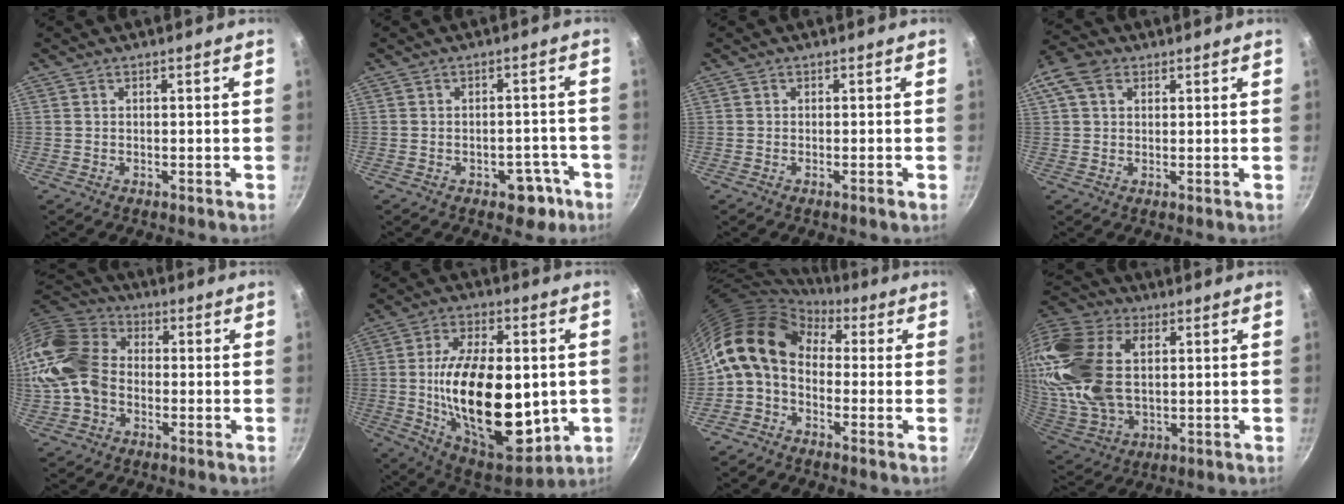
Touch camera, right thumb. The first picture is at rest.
{"total": 5.7, "force": [-2.9, 3.7, 3.2], "torque": [-0.008, 0.030, -0.023]}
{"total": 0.8, "force": [-0.5, 0.1, 0.6], "torque": [-0.014, 0.003, -0.012]}
{"total": 8.4, "force": [3.1, 6.2, 4.8], "torque": [-0.092, 0.012, 0.045]}
{"total": 14.7, "force": [-2.3, 11.2, 9.2], "torque": [-0.162, 0.032, -0.061]}
{"total": 26.1, "force": [-1.3, 14.0, 22.0], "torque": [-0.351, -0.011, -0.009]}
{"total": 11.8, "force": [1.1, 8.7, 7.9], "torque": [-0.122, 0.028, -0.007]}
{"total": 26.9, "force": [5.3, 17.4, 19.8], "torque": [-0.432, 0.010, 0.100]}